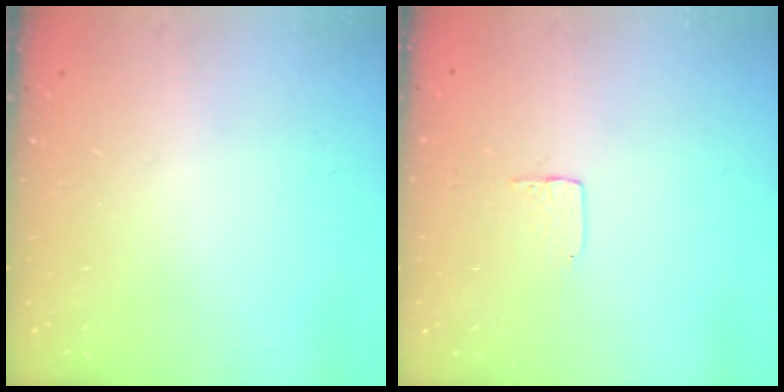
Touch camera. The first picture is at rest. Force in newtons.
{"total": 3.7, "press": 3.7, "slide": 0.1}